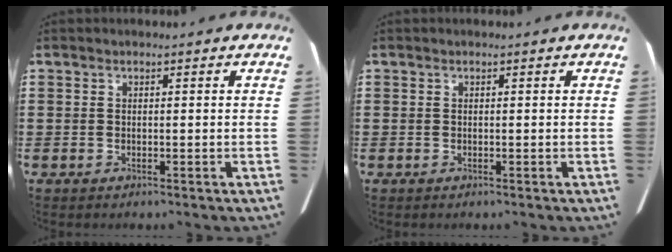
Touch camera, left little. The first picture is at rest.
{"total": 0.0}